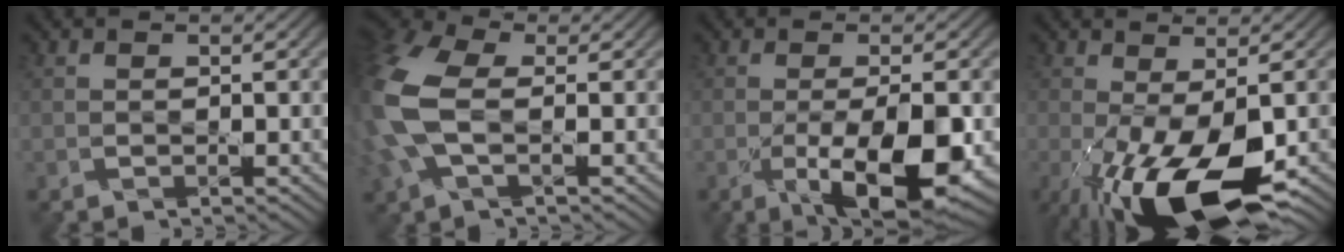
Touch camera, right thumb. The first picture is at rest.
{"total": 12.4, "force": [0.0, 7.4, 9.9], "torque": [-0.290, -0.001, -0.012]}
{"total": 9.6, "force": [-3.1, 3.1, 8.6], "torque": [-0.149, -0.012, -0.045]}
{"total": 11.4, "force": [-4.5, 4.2, 9.6], "torque": [-0.198, -0.027, -0.074]}